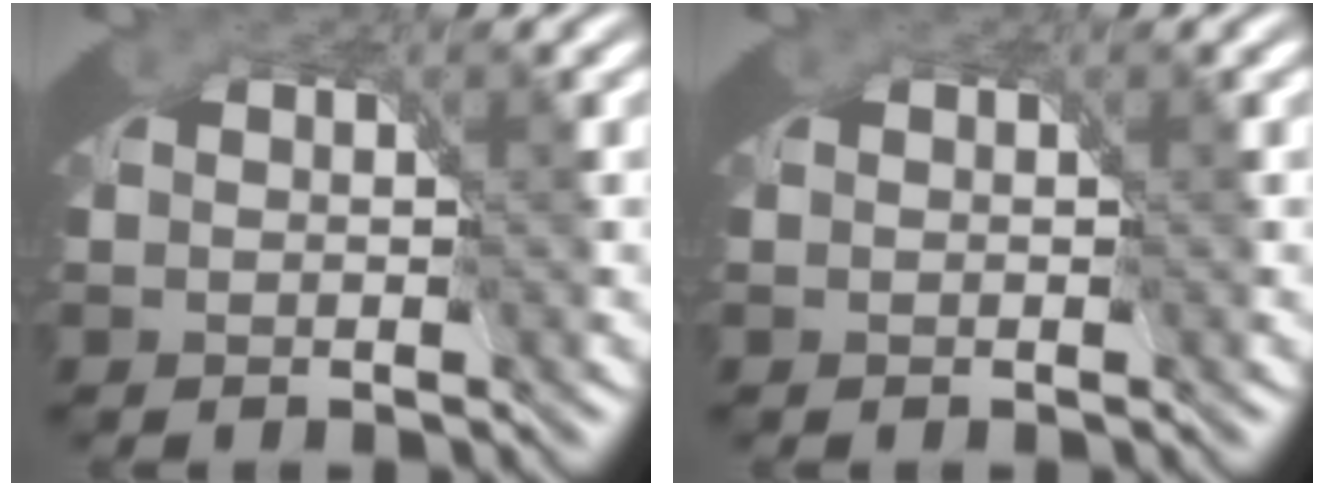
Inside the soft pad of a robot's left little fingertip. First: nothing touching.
{"total": 0.0}